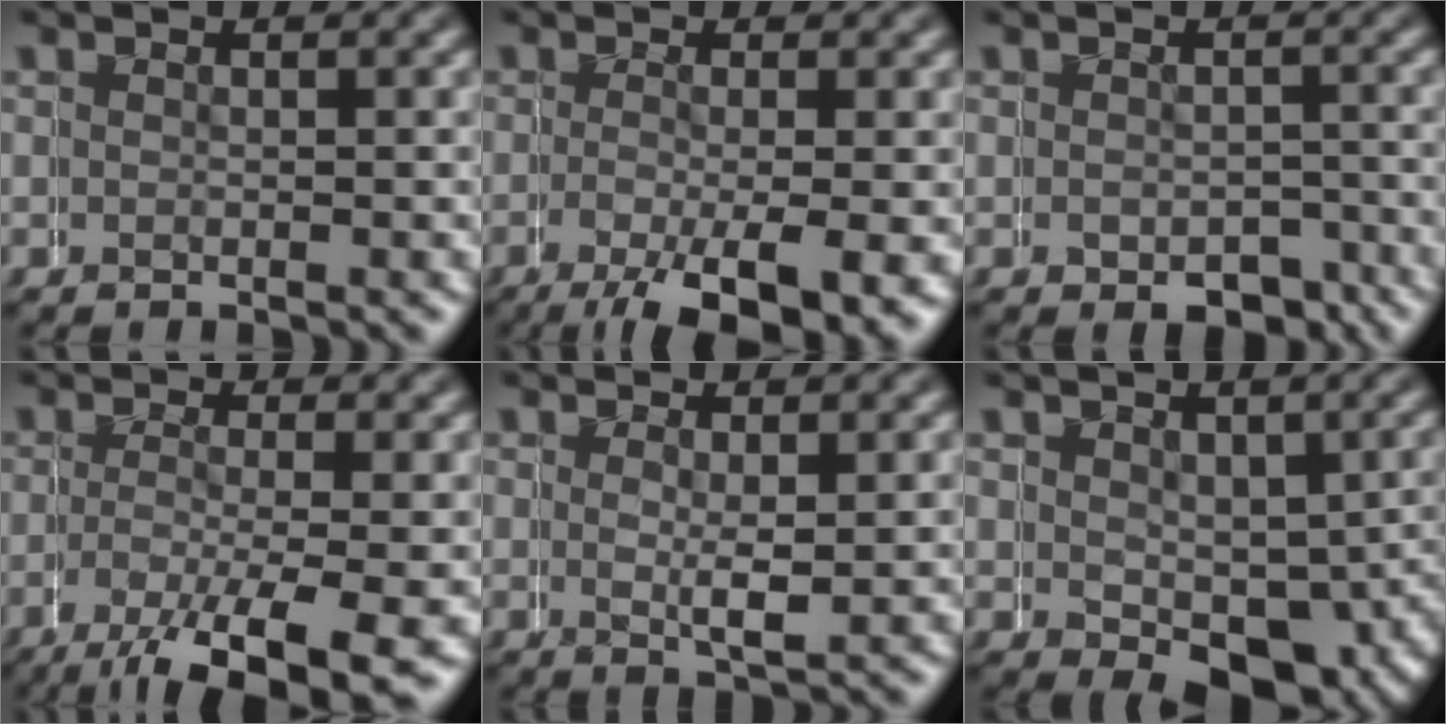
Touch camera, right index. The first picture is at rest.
{"total": 4.3, "force": [-2.3, 1.1, 3.4], "torque": [-0.054, -0.019, -0.027]}
{"total": 3.3, "force": [-2.4, 2.1, 1.0], "torque": [-0.010, -0.003, -0.040]}
{"total": 4.0, "force": [-2.3, 0.6, 3.3], "torque": [-0.068, -0.021, -0.029]}
{"total": 1.3, "force": [1.0, -0.1, 0.8], "torque": [-0.005, -0.002, 0.020]}
{"total": 5.4, "force": [-0.8, 3.6, 4.0], "torque": [-0.045, -0.021, 0.001]}